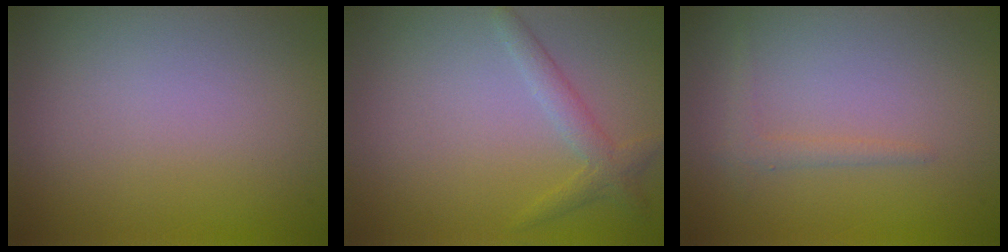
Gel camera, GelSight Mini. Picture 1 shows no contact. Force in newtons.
{"total": 1.9, "press": 1.9, "slide": 0.1}
{"total": 1.1, "press": 1.1, "slide": 0.1}